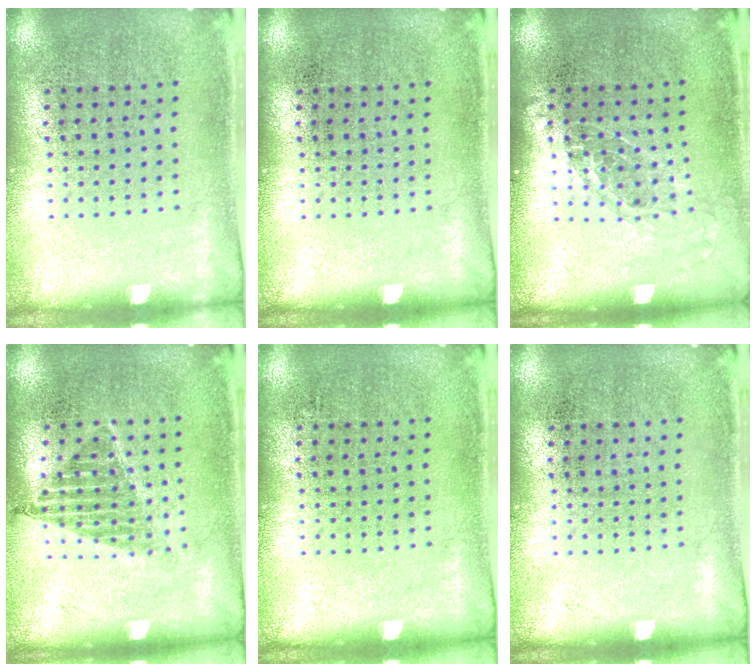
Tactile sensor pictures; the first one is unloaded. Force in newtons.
{"total": 0.0}
{"total": 1.1, "press": 1.0, "slide": 0.5}
{"total": 1.1, "press": 0.9, "slide": 0.6}
{"total": 0.0}
{"total": 0.0}